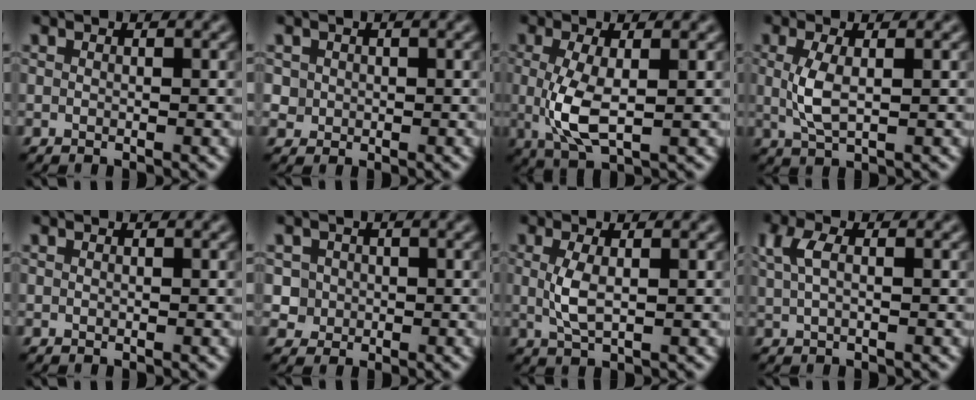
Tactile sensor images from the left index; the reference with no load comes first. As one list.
[{"total": 1.1, "force": [0.1, 1.1, 0.1], "torque": [0.007, -0.005, 0.005]}, {"total": 4.5, "force": [-0.1, 1.6, 4.2], "torque": [-0.100, -0.008, -0.001]}, {"total": 2.8, "force": [0.3, 1.0, 2.6], "torque": [-0.067, -0.001, 0.005]}, {"total": 0.0}, {"total": 2.6, "force": [0.2, 2.6, 0.4], "torque": [0.002, 0.002, 0.014]}, {"total": 2.5, "force": [0.2, 0.8, 2.3], "torque": [-0.058, 0.000, 0.004]}, {"total": 2.4, "force": [0.8, 1.1, 2.0], "torque": [-0.048, 0.006, 0.015]}]